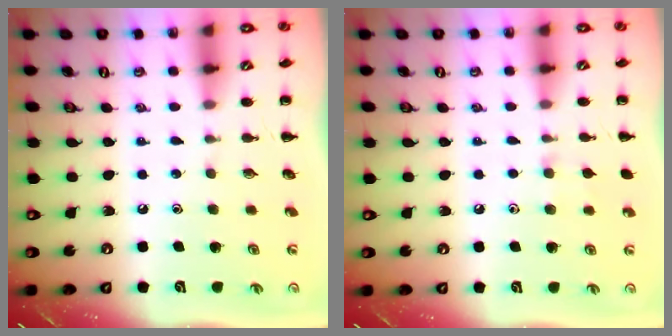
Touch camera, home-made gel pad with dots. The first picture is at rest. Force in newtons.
{"total": 5.8, "press": 5.4, "slide": 2.1}